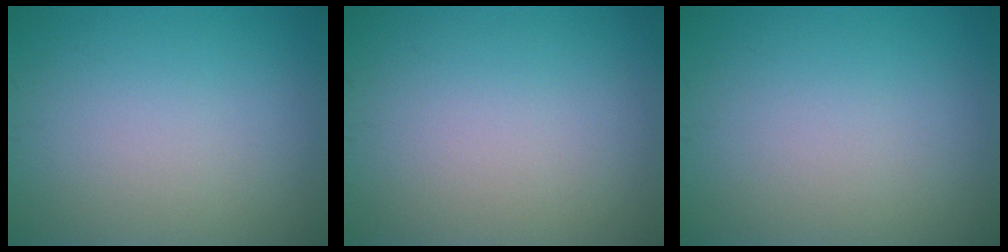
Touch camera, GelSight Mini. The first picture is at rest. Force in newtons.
{"total": 0.0}
{"total": 0.0}